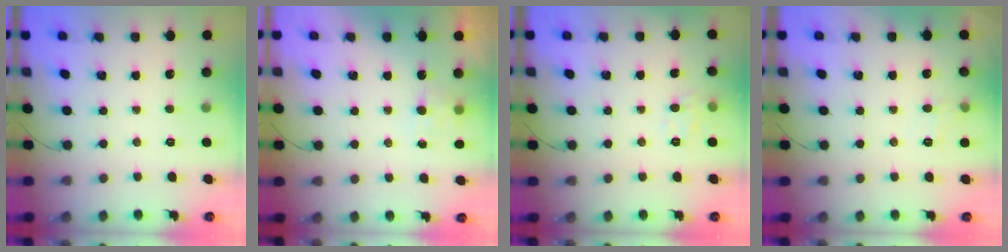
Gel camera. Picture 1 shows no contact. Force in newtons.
{"total": 5.5, "press": 5.4, "slide": 1.2}
{"total": 7.6, "press": 7.5, "slide": 1.5}
{"total": 5.0, "press": 4.7, "slide": 1.8}